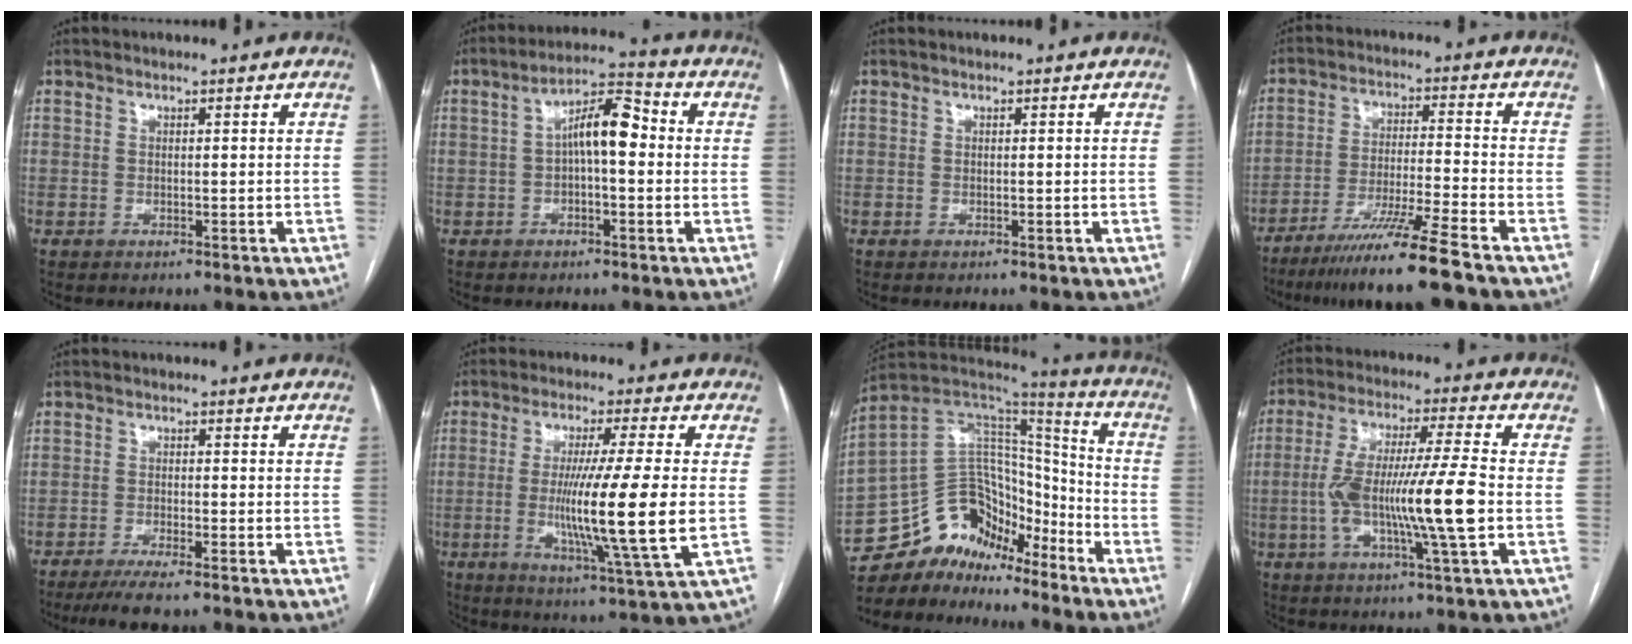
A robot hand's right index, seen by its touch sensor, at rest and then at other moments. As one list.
[{"total": 7.8, "force": [0.2, 2.4, 7.5], "torque": [-0.131, 0.033, 0.000]}, {"total": 0.0}, {"total": 11.6, "force": [-8.7, -1.9, 7.5], "torque": [-0.127, -0.035, -0.151]}, {"total": 5.6, "force": [-4.5, 0.1, 3.3], "torque": [-0.054, -0.013, -0.075]}, {"total": 14.8, "force": [-1.2, -1.1, 14.7], "torque": [-0.269, -0.028, -0.028]}, {"total": 14.9, "force": [-11.9, 7.7, 4.6], "torque": [-0.075, 0.083, -0.210]}, {"total": 14.4, "force": [-2.2, 0.1, 14.2], "torque": [-0.270, -0.001, -0.045]}]